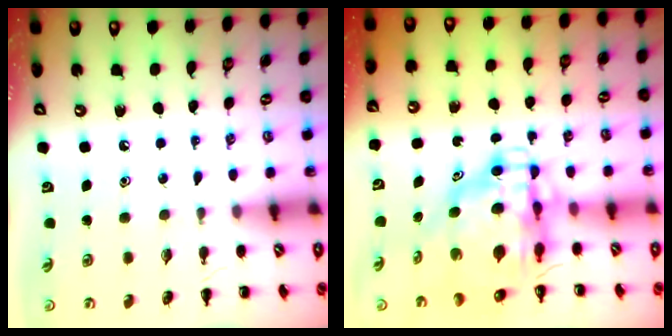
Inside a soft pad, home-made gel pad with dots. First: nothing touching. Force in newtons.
{"total": 10.8, "press": 10.3, "slide": 3.0}